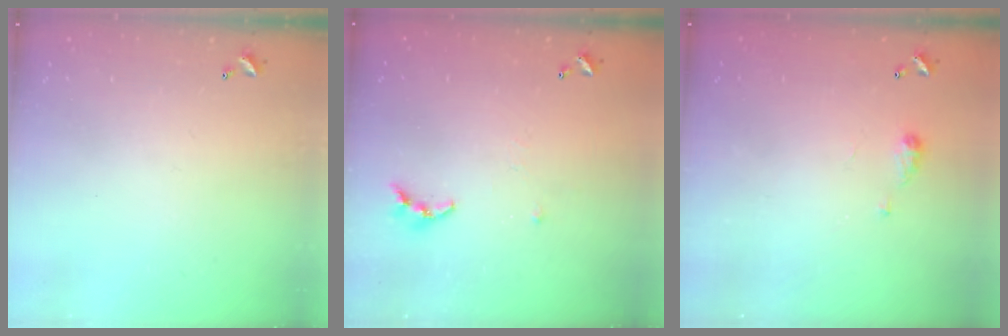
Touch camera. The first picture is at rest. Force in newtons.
{"total": 5.8, "press": 5.8, "slide": 0.1}
{"total": 4.8, "press": 4.7, "slide": 0.6}